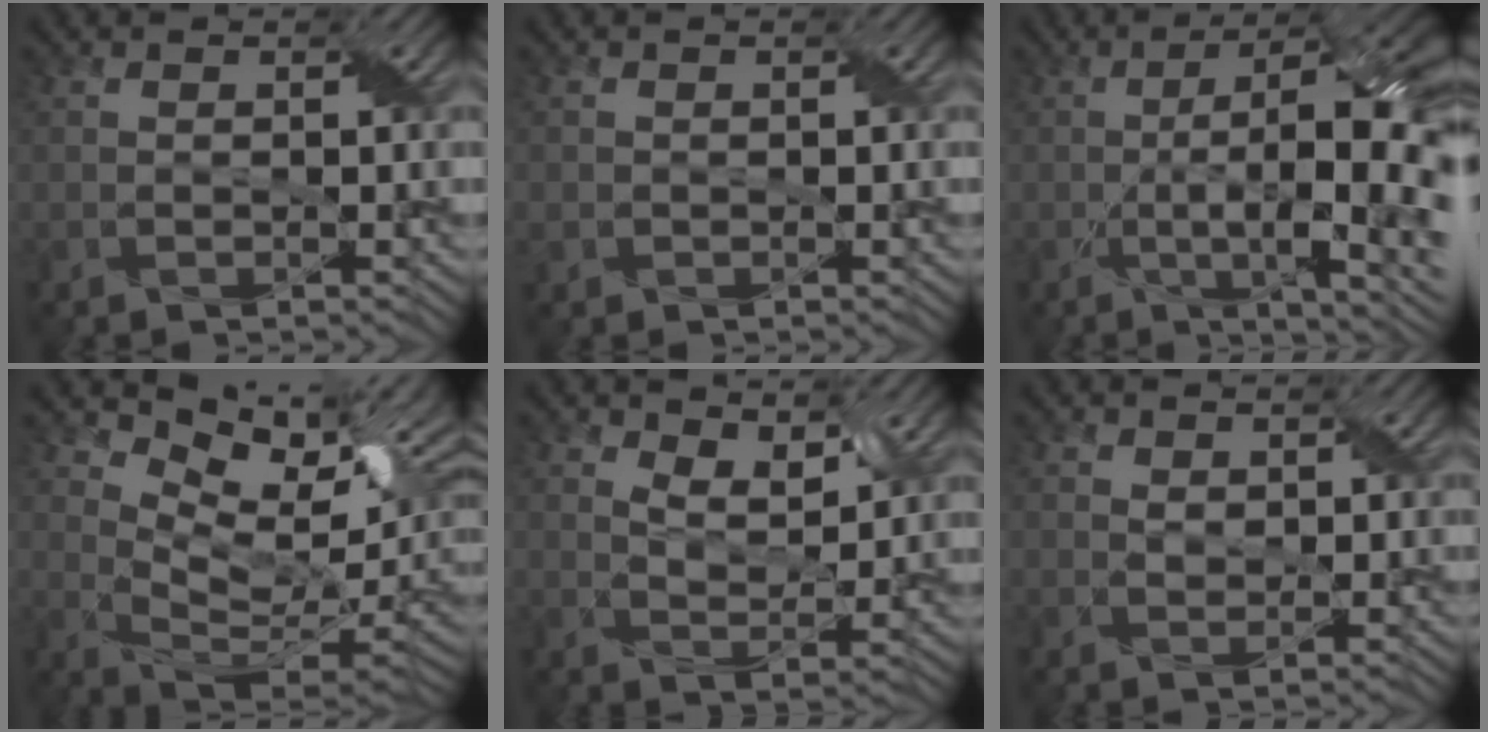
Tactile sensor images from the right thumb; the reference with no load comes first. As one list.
[{"total": 1.3, "force": [-0.4, 1.2, 0.3], "torque": [-0.013, -0.004, -0.009]}, {"total": 16.2, "force": [-2.4, 5.2, 15.1], "torque": [-0.239, -0.006, -0.028]}, {"total": 13.5, "force": [5.9, 6.1, 10.6], "torque": [-0.184, 0.003, 0.109]}, {"total": 6.1, "force": [3.8, 2.9, 3.9], "torque": [-0.075, -0.008, 0.067]}, {"total": 1.7, "force": [1.0, 1.1, 0.9], "torque": [-0.023, -0.001, 0.020]}]